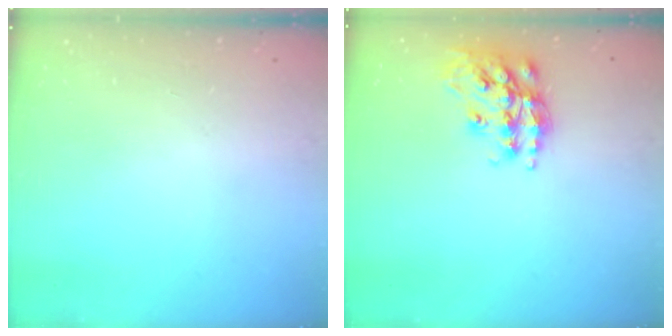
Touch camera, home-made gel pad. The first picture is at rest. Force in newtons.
{"total": 17.2, "press": 17.2, "slide": 1.2}